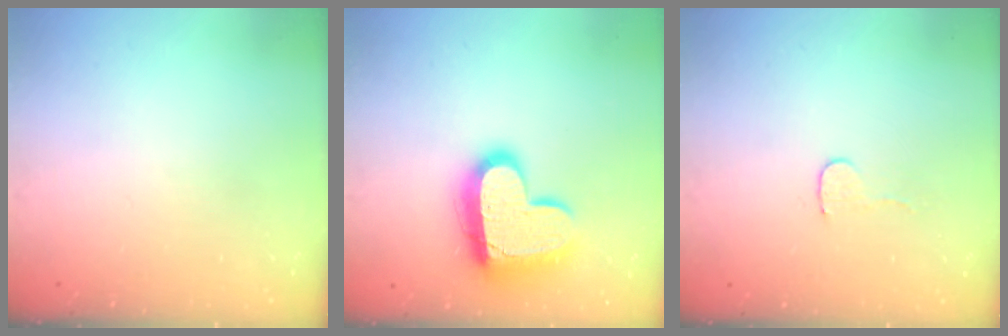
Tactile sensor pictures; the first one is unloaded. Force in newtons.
{"total": 18.2, "press": 18.2, "slide": 1.4}
{"total": 4.1, "press": 4.1, "slide": 0.3}